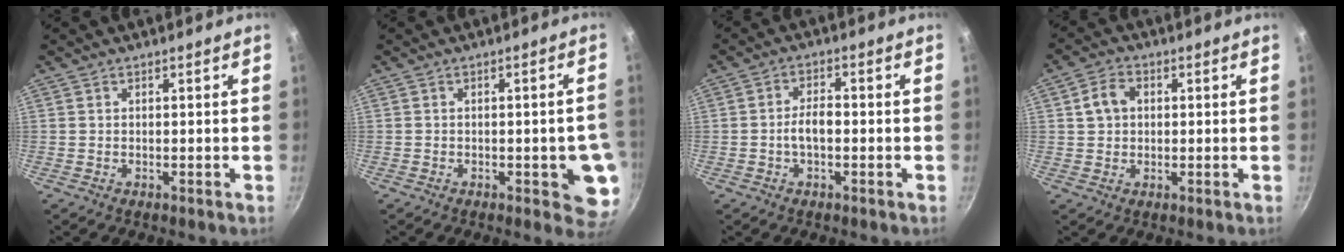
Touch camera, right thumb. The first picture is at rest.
{"total": 8.5, "force": [-1.8, 3.2, 7.7], "torque": [-0.057, 0.005, -0.020]}
{"total": 4.2, "force": [-0.9, 2.1, 3.4], "torque": [-0.056, 0.021, -0.018]}
{"total": 4.9, "force": [0.8, 3.9, 2.9], "torque": [-0.037, 0.011, 0.008]}